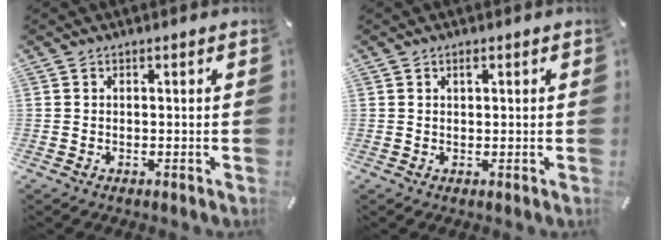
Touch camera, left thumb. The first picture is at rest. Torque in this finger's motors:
{"motor_torque": [0.05, -0.37, -0.01, 0.09, 0.00]}